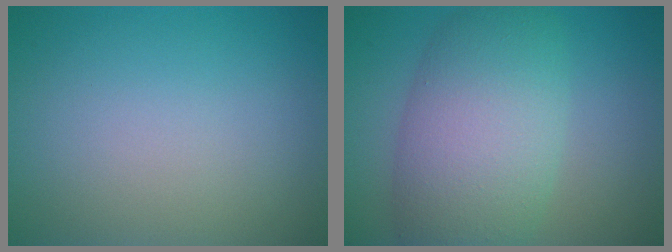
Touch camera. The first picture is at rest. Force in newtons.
{"total": 8.5, "press": 8.5, "slide": 0.2}